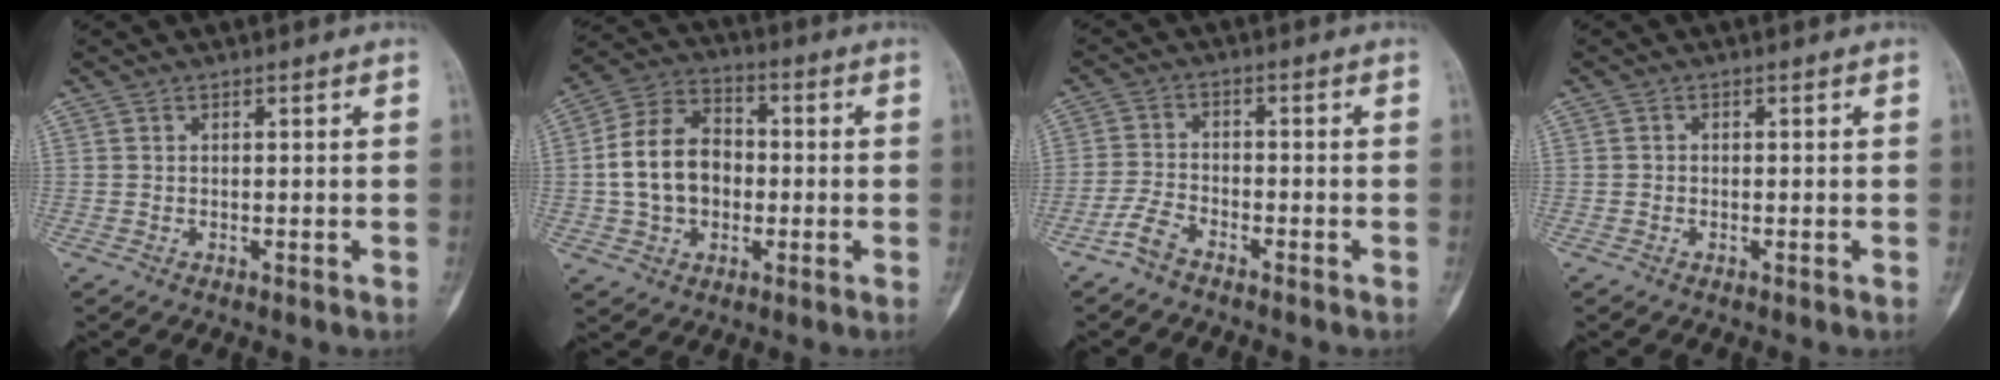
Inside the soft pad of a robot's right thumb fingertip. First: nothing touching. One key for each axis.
{"total": 13.2, "fx": -0.7, "fy": 9.8, "fz": 8.8, "tx": -0.140, "ty": 0.030, "tz": -0.018}
{"total": 4.1, "fx": -3.2, "fy": 1.6, "fz": 2.1, "tx": -0.048, "ty": 0.019, "tz": -0.067}
{"total": 0.6, "fx": -0.1, "fy": 0.6, "fz": 0.1, "tx": 0.000, "ty": 0.003, "tz": -0.003}